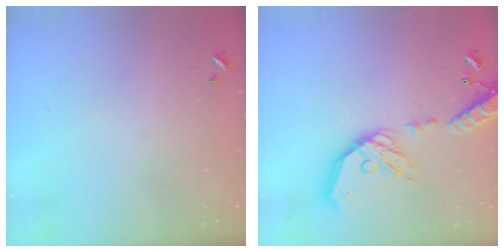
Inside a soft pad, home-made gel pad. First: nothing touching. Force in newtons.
{"total": 21.8, "press": 21.5, "slide": 3.7}